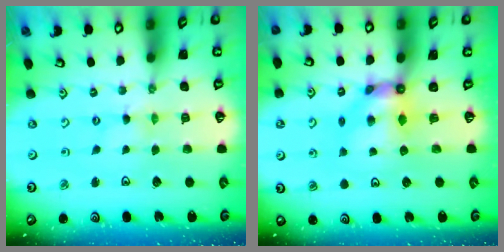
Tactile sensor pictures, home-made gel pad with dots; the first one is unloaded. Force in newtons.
{"total": 7.1, "press": 7.1, "slide": 0.4}